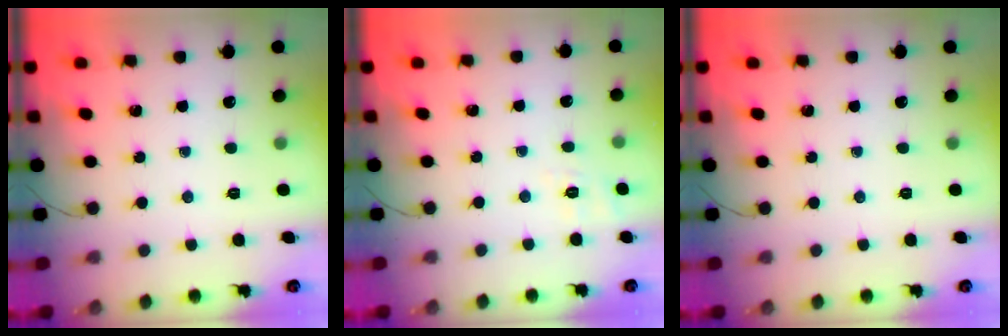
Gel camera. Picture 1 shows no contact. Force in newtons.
{"total": 2.6, "press": 1.5, "slide": 2.1}
{"total": 0.0}